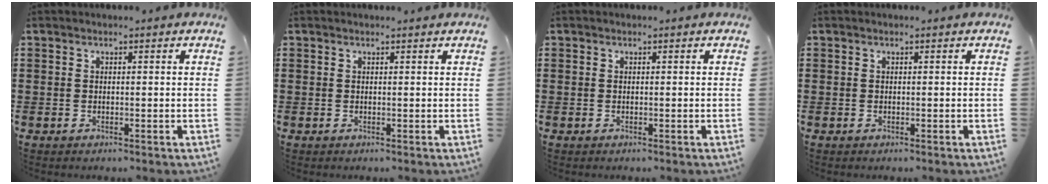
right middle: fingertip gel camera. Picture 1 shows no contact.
{"total": 0.0}
{"total": 0.0}
{"total": 0.0}